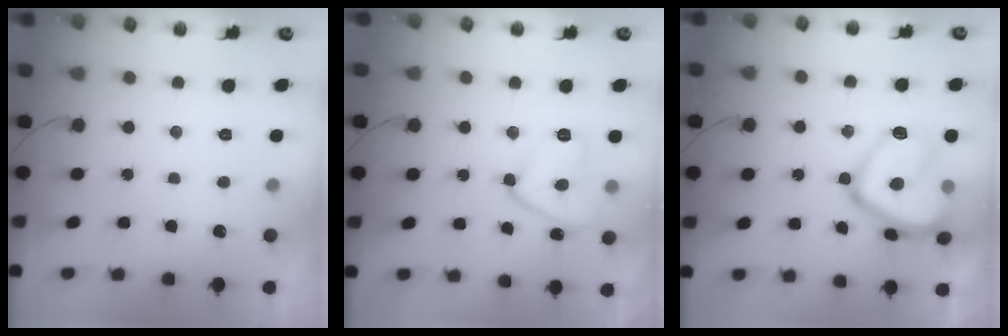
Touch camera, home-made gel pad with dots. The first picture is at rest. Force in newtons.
{"total": 10.7, "press": 10.7, "slide": 0.9}
{"total": 15.6, "press": 15.5, "slide": 1.1}